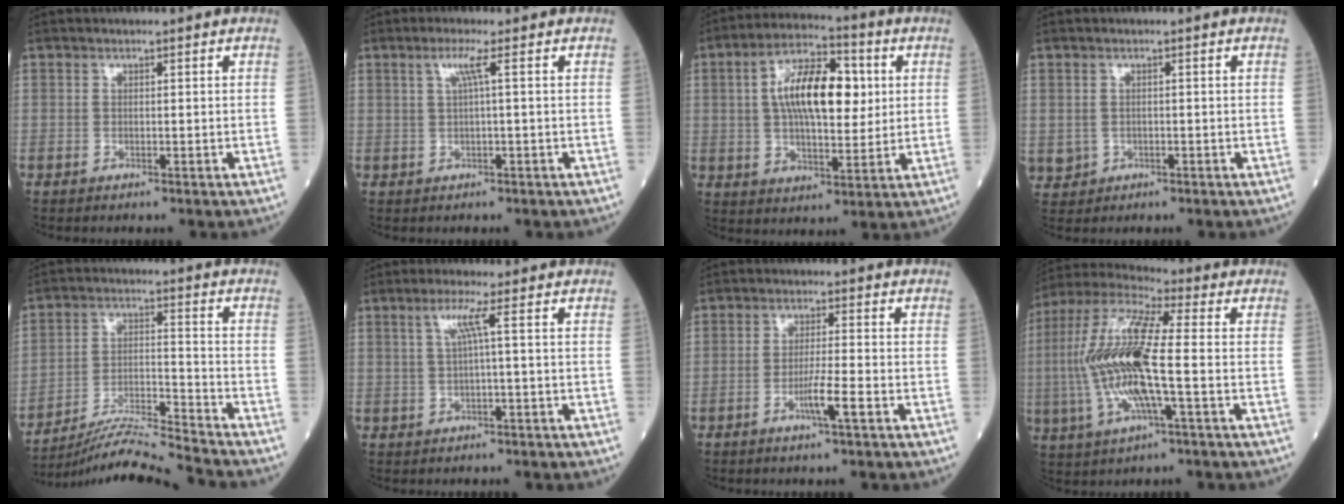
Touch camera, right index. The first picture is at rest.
{"total": 2.4, "force": [0.7, -0.5, 2.2], "torque": [-0.049, 0.006, 0.016]}
{"total": 13.5, "force": [2.5, 5.3, 12.1], "torque": [-0.218, 0.024, 0.041]}
{"total": 3.0, "force": [-0.5, 2.8, 0.8], "torque": [-0.015, 0.002, 0.003]}
{"total": 11.9, "force": [-11.4, -2.6, 2.3], "torque": [-0.036, 0.008, -0.203]}
{"total": 3.0, "force": [0.6, -0.7, 2.8], "torque": [-0.061, 0.008, 0.015]}
{"total": 4.2, "force": [-1.9, -0.4, 3.7], "torque": [-0.067, -0.006, -0.037]}
{"total": 15.6, "force": [-1.6, 2.2, 15.4], "torque": [-0.331, 0.004, -0.033]}